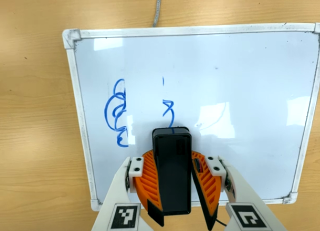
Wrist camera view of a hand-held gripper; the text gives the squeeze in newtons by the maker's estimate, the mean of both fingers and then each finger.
{"total": 9.8, "left": 10.3, "right": 9.3}